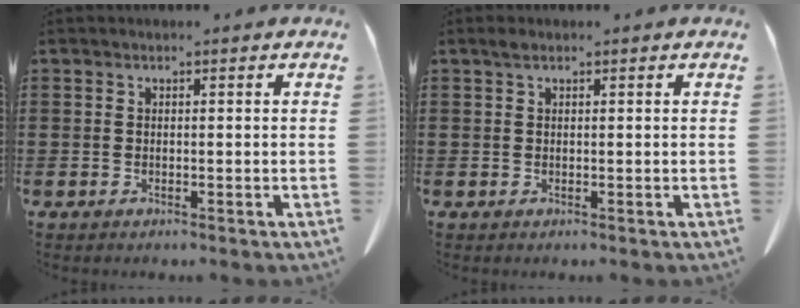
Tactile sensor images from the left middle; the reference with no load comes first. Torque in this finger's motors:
{"motor_torque": [1.07, 0.86, 0.26, 0.07]}